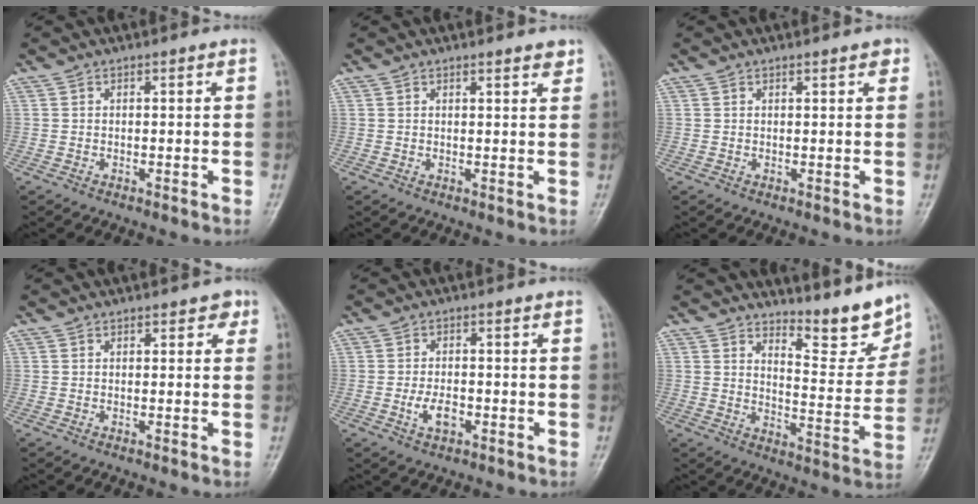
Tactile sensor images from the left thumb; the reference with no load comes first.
{"total": 1.9, "force": [1.6, 0.4, 1.0], "torque": [-0.008, -0.010, 0.020]}
{"total": 1.5, "force": [1.0, 0.4, 1.0], "torque": [-0.010, -0.002, 0.010]}
{"total": 2.0, "force": [1.2, 1.2, 1.0], "torque": [0.006, -0.002, 0.010]}
{"total": 3.9, "force": [-1.3, 2.2, 3.0], "torque": [-0.055, 0.005, -0.022]}
{"total": 9.8, "force": [8.8, 2.1, 3.8], "torque": [-0.027, -0.083, 0.134]}